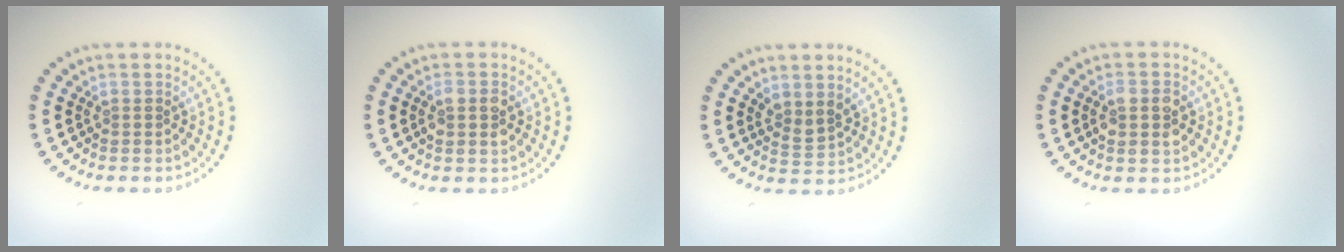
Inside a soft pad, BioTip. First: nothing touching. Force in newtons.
{"total": 2.0, "press": 2.0, "slide": 0.3}
{"total": 1.7, "press": 1.3, "slide": 1.0}
{"total": 2.5, "press": 2.5, "slide": 0.3}